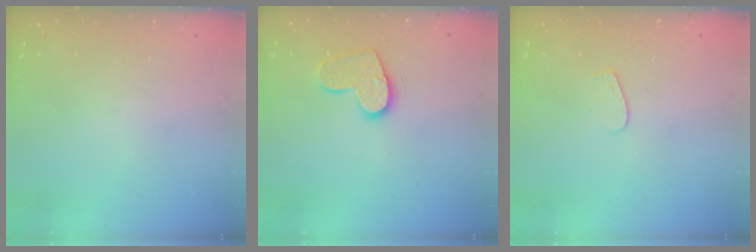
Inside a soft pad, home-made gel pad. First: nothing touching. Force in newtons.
{"total": 11.4, "press": 11.3, "slide": 0.6}
{"total": 3.7, "press": 3.7, "slide": 0.3}